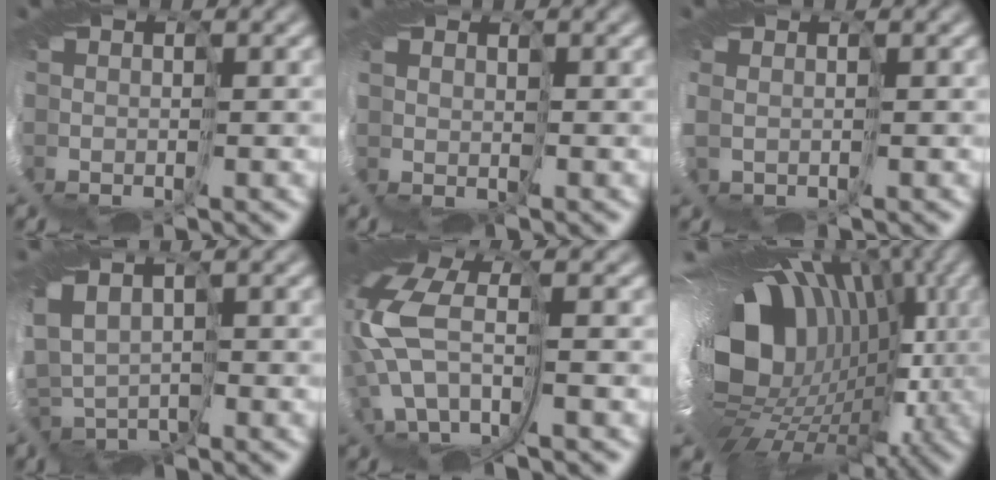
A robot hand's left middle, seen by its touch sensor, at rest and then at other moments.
{"total": 1.3, "force": [1.1, 0.6, -0.4], "torque": [-0.005, 0.004, 0.012]}
{"total": 1.5, "force": [0.5, 1.2, 0.6], "torque": [-0.035, 0.005, 0.016]}
{"total": 0.8, "force": [0.0, 0.6, 0.5], "torque": [-0.036, 0.004, -0.026]}
{"total": 8.9, "force": [0.8, 4.6, 7.5], "torque": [-0.220, 0.003, 0.011]}
{"total": 17.3, "force": [2.0, 12.2, 12.1], "torque": [-0.209, -0.014, 0.031]}